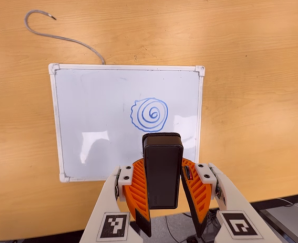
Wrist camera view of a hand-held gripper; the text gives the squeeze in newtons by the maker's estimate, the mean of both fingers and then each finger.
{"total": 7.6, "left": 6.3, "right": 8.9}